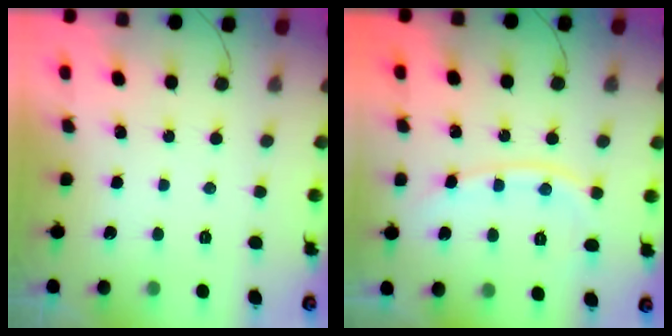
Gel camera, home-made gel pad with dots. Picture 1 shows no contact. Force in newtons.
{"total": 9.2, "press": 9.2, "slide": 0.2}